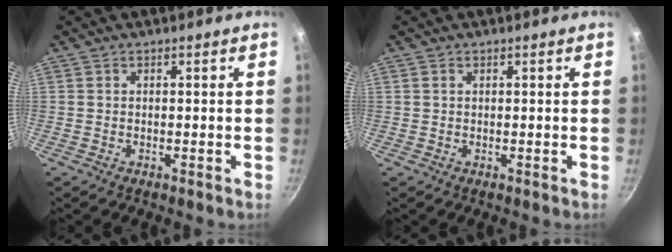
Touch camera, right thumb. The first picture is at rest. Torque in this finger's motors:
{"motor_torque": [-0.06, -0.18, -0.17, 0.05, 0.04]}